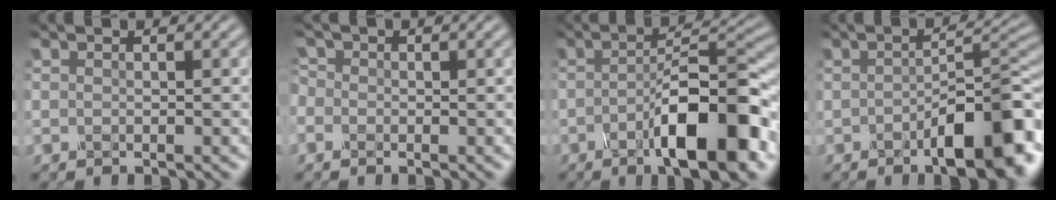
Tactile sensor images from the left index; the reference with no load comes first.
{"total": 0.8, "force": [-0.3, 0.6, -0.2], "torque": [-0.001, 0.000, -0.007]}
{"total": 9.7, "force": [-3.8, 2.3, 8.7], "torque": [-0.129, 0.013, -0.060]}
{"total": 8.1, "force": [-3.5, 2.6, 6.9], "torque": [-0.096, 0.002, -0.044]}